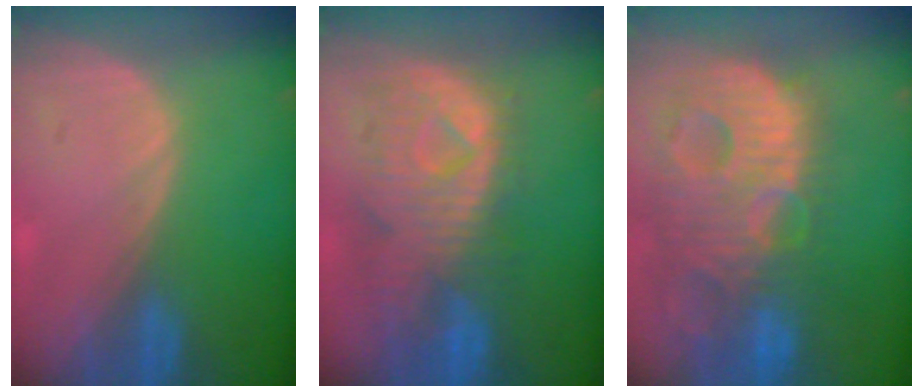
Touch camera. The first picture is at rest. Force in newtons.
{"total": 11.0, "press": 9.7, "slide": 5.3}
{"total": 14.1, "press": 12.2, "slide": 7.0}